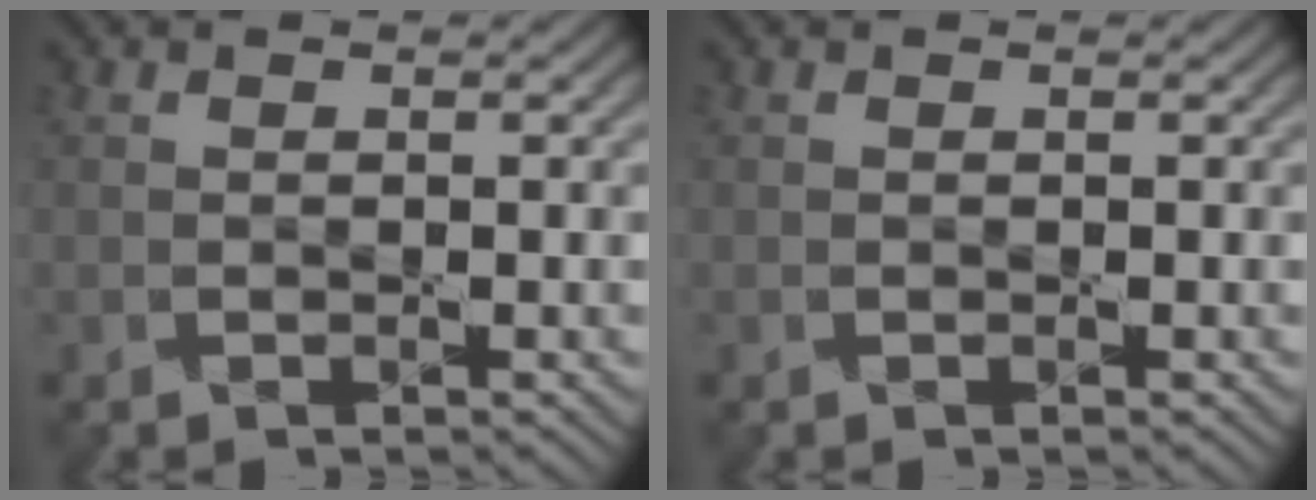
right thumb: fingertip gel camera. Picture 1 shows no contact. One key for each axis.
{"total": 0.0}